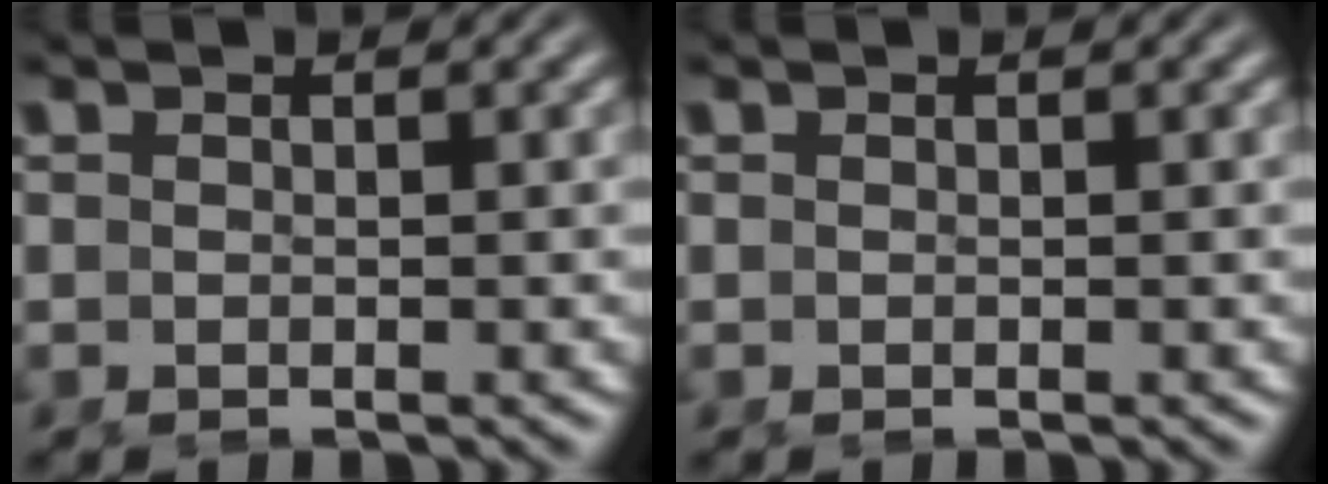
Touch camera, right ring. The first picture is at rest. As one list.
[{"total": 0.0}]